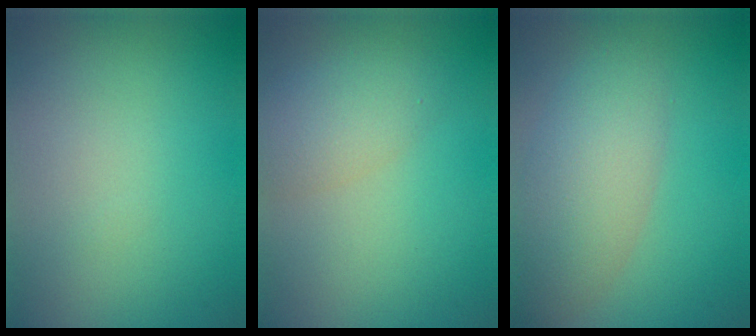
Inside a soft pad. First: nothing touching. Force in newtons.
{"total": 2.9, "press": 2.9, "slide": 0.1}
{"total": 5.1, "press": 5.0, "slide": 0.4}